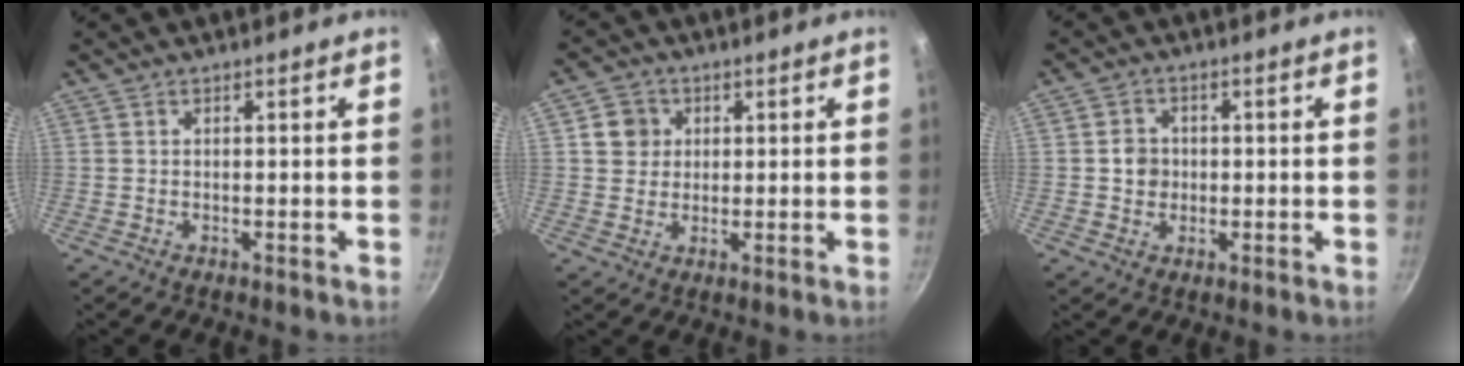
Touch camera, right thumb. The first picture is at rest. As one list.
[{"total": 4.9, "force": [1.2, 4.5, 1.3], "torque": [0.008, 0.005, 0.016]}, {"total": 3.9, "force": [-0.1, 3.6, 1.5], "torque": [-0.004, 0.007, -0.005]}]